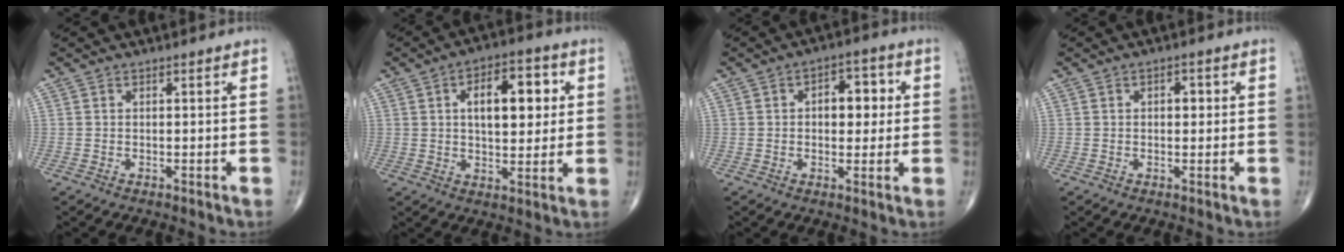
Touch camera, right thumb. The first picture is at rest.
{"total": 12.5, "force": [2.8, 6.4, 10.3], "torque": [-0.120, 0.004, 0.040]}
{"total": 7.4, "force": [1.1, 4.4, 5.8], "torque": [-0.047, 0.011, 0.012]}
{"total": 2.4, "force": [0.4, 1.4, 1.9], "torque": [-0.018, 0.004, 0.003]}